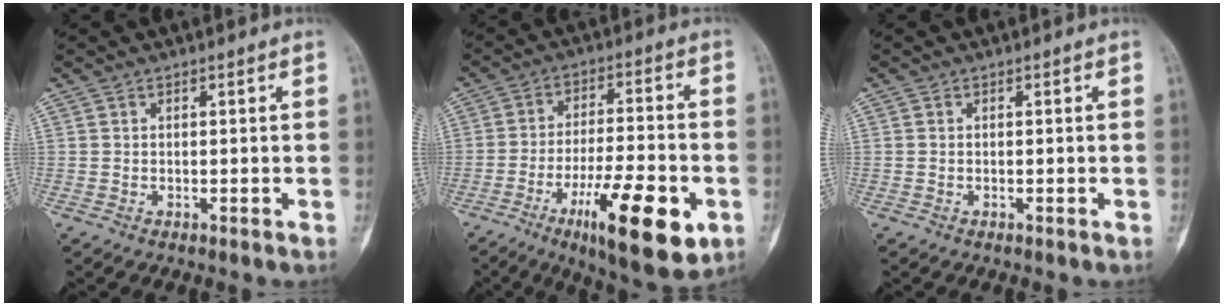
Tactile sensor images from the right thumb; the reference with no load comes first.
{"total": 18.1, "force": [-7.5, 5.5, 15.5], "torque": [-0.232, 0.020, -0.110]}
{"total": 0.0}